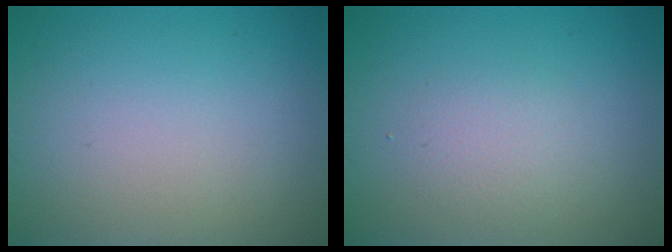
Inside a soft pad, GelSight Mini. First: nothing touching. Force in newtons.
{"total": 1.6, "press": 1.6, "slide": 0.2}